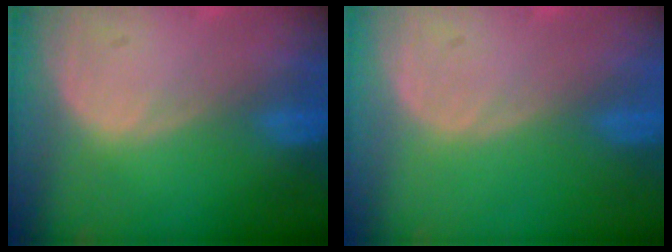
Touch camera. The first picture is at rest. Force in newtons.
{"total": 0.0}